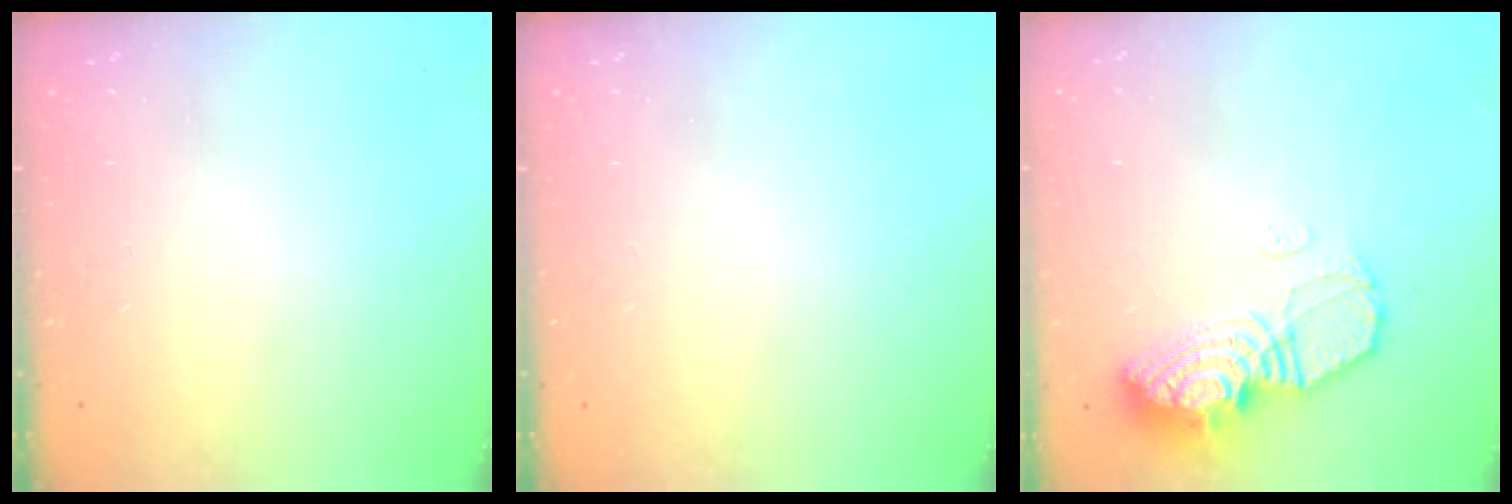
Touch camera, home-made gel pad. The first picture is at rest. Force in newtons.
{"total": 0.0}
{"total": 13.7, "press": 13.7, "slide": 1.2}